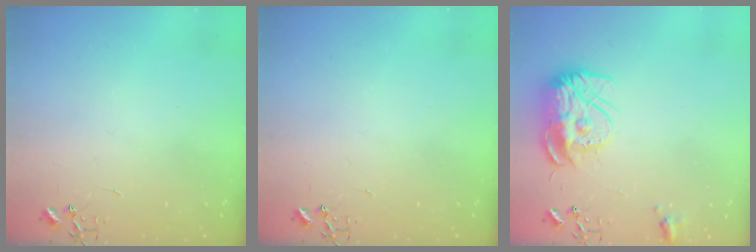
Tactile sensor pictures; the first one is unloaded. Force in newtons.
{"total": 0.0}
{"total": 14.2, "press": 14.1, "slide": 1.3}